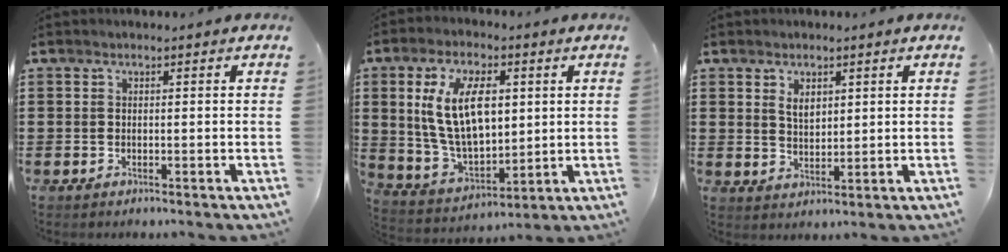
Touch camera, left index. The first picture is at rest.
{"total": 12.7, "force": [3.5, 7.0, 10.0], "torque": [-0.219, 0.009, 0.061]}
{"total": 2.8, "force": [1.7, 1.7, 1.6], "torque": [-0.028, 0.002, 0.029]}